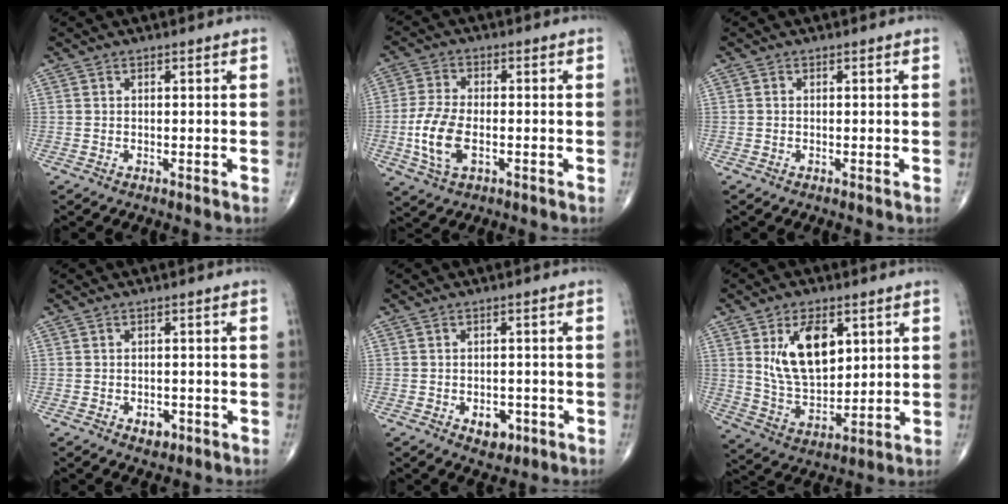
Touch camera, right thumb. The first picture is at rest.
{"total": 8.9, "force": [-2.2, 4.6, 7.3], "torque": [-0.159, 0.005, -0.043]}
{"total": 0.0}
{"total": 2.4, "force": [-1.1, 1.6, 1.4], "torque": [-0.008, 0.003, -0.010]}
{"total": 4.0, "force": [-1.6, 2.6, 2.5], "torque": [-0.015, 0.006, -0.017]}
{"total": 13.5, "force": [4.6, 7.5, 10.2], "torque": [-0.158, -0.026, 0.098]}